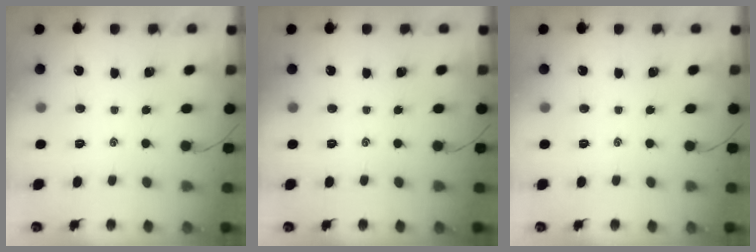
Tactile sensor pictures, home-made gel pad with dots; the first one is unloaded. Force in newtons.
{"total": 0.0}
{"total": 0.0}